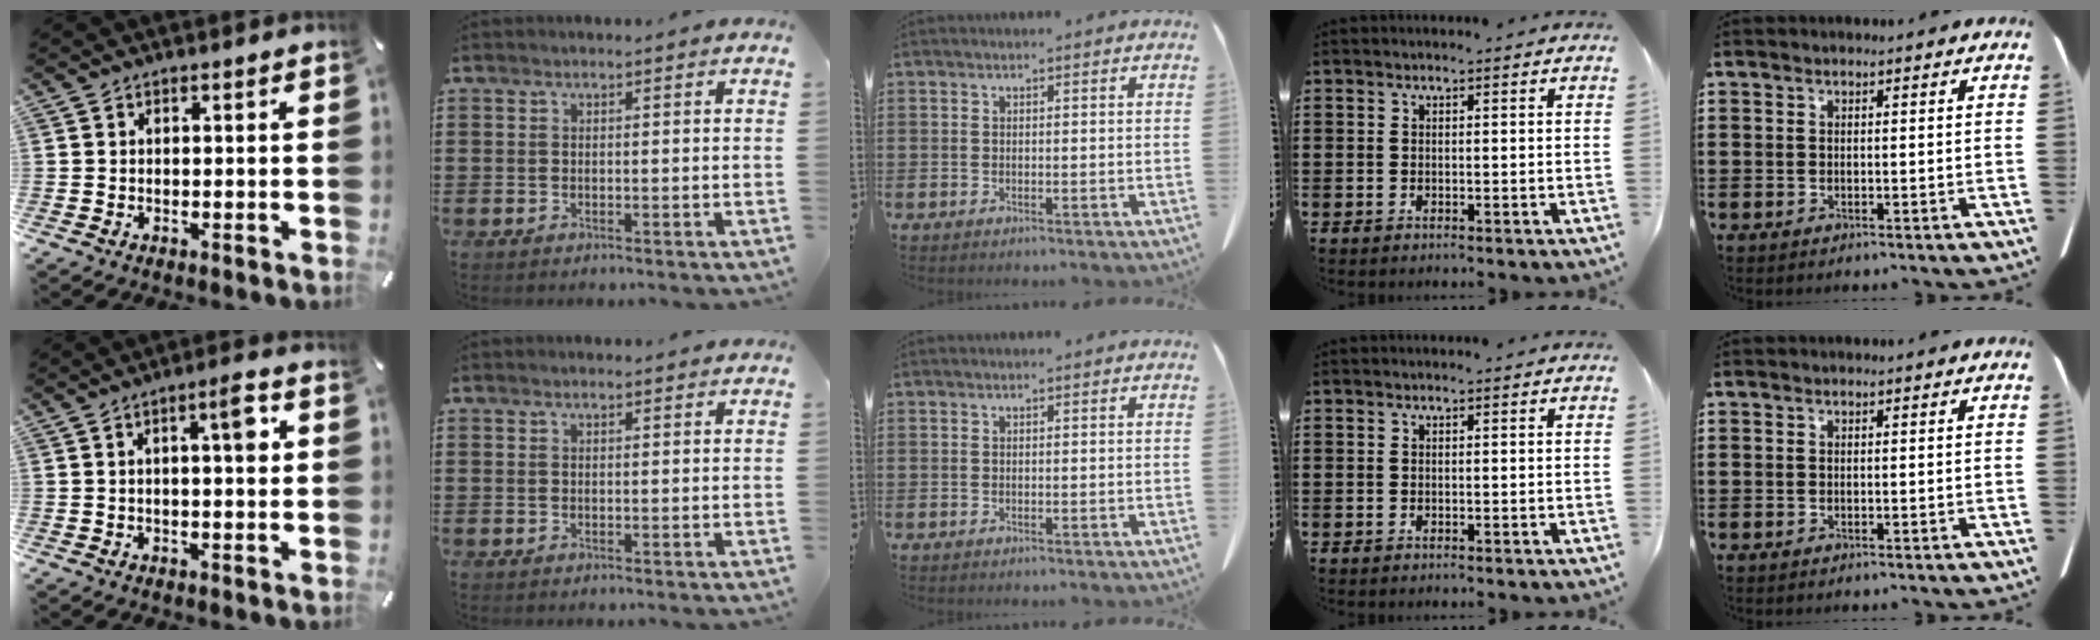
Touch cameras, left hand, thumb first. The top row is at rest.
{"thumb": {"total": 6.4, "force": [1.5, 1.5, 6.1], "torque": [-0.079, -0.008, 0.013]}, "index": {"total": 0.7, "force": [0.6, 0.1, 0.3], "torque": [-0.008, 0.001, 0.011]}}